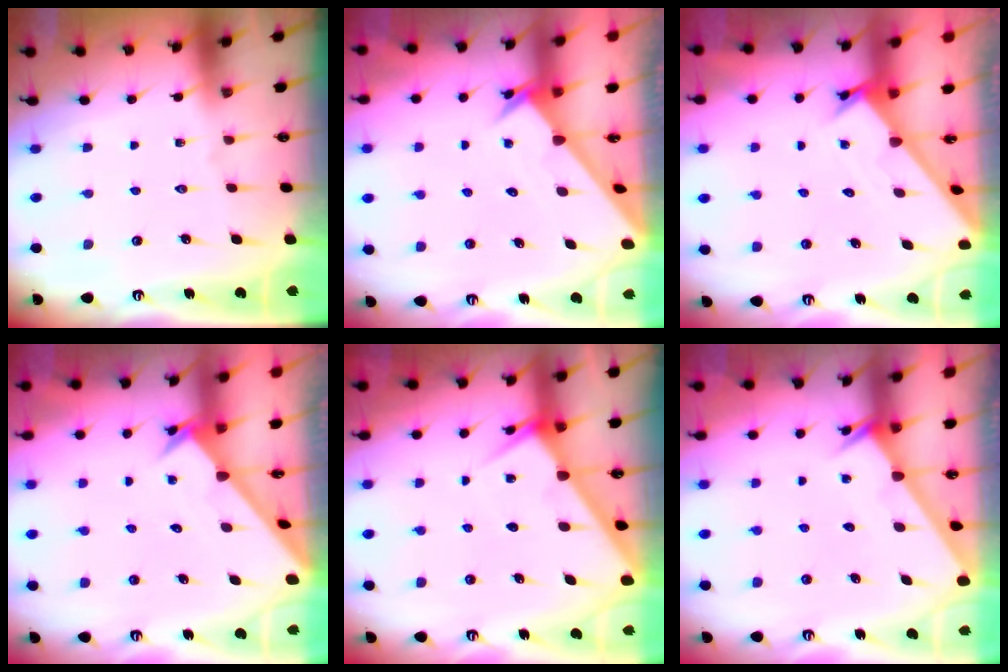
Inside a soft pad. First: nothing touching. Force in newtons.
{"total": 2.5, "press": 2.5, "slide": 0.2}
{"total": 1.7, "press": 1.7, "slide": 0.1}
{"total": 2.6, "press": 2.6, "slide": 0.2}
{"total": 3.3, "press": 3.3, "slide": 0.4}
{"total": 2.1, "press": 2.1, "slide": 0.1}